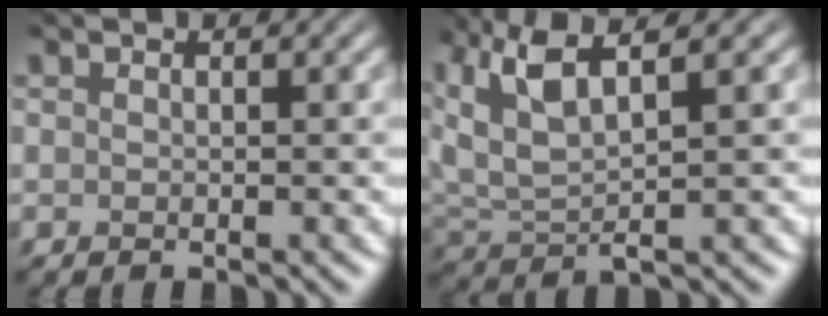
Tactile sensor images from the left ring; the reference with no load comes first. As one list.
[{"total": 6.6, "force": [4.1, 1.8, 4.8], "torque": [-0.112, 0.013, 0.082]}]